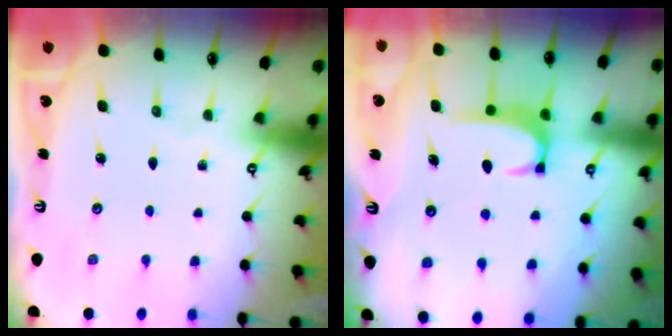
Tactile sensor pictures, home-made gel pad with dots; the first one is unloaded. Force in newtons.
{"total": 1.8, "press": 1.7, "slide": 0.5}